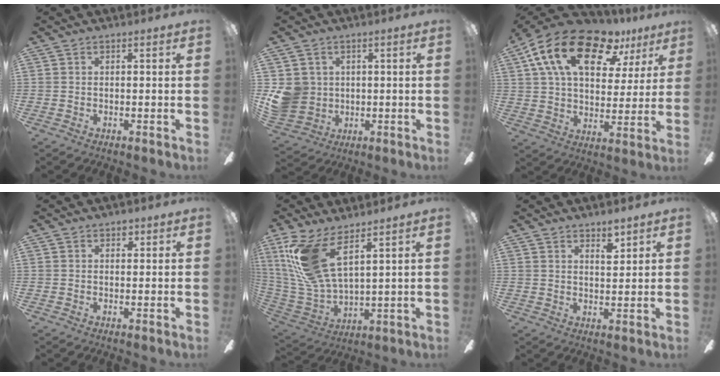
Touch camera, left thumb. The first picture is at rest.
{"total": 8.7, "force": [1.1, 8.1, 2.8], "torque": [-0.073, 0.004, 0.025]}
{"total": 20.9, "force": [11.9, 10.6, 13.6], "torque": [-0.235, -0.049, 0.205]}
{"total": 1.5, "force": [0.9, 1.0, 0.6], "torque": [0.004, -0.002, 0.012]}
{"total": 17.8, "force": [8.8, 7.3, 13.6], "torque": [-0.300, -0.029, 0.158]}
{"total": 4.3, "force": [3.4, 1.6, 2.0], "torque": [-0.013, -0.020, 0.056]}